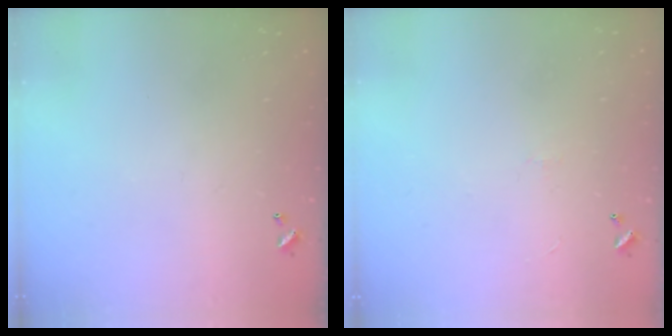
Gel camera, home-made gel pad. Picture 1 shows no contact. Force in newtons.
{"total": 0.7, "press": 0.3, "slide": 0.7}